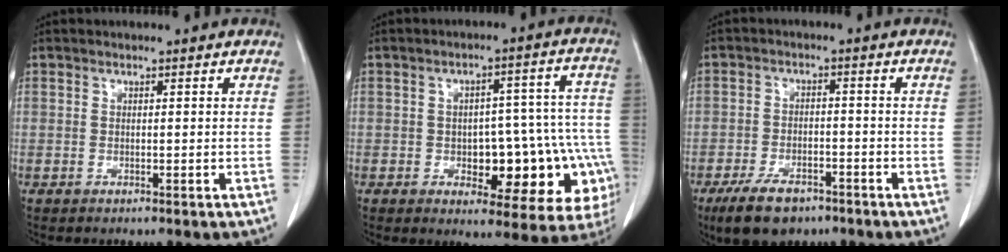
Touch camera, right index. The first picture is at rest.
{"total": 18.0, "force": [-5.3, 7.6, 15.4], "torque": [-0.105, 0.044, -0.048]}
{"total": 7.8, "force": [-5.4, 3.7, 4.2], "torque": [-0.082, -0.005, -0.090]}